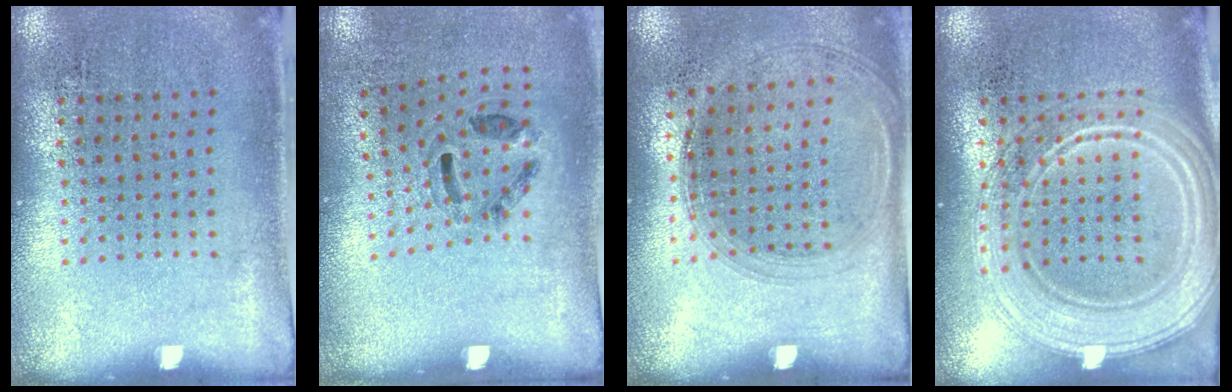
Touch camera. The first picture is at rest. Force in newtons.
{"total": 1.2, "press": 0.7, "slide": 0.9}
{"total": 1.4, "press": 1.2, "slide": 0.6}
{"total": 3.7, "press": 3.6, "slide": 0.6}